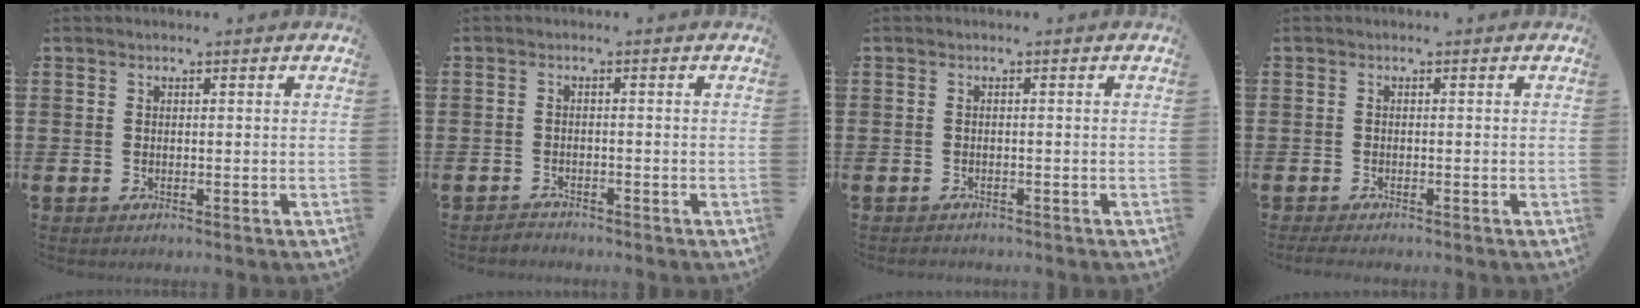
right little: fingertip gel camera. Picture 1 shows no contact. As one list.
[{"total": 1.2, "force": [-1.2, 0.1, -0.2], "torque": [0.000, 0.003, -0.025]}, {"total": 0.6, "force": [-0.5, 0.1, -0.1], "torque": [-0.001, -0.001, -0.012]}, {"total": 0.9, "force": [-0.7, 0.1, 0.6], "torque": [-0.011, -0.002, -0.015]}]